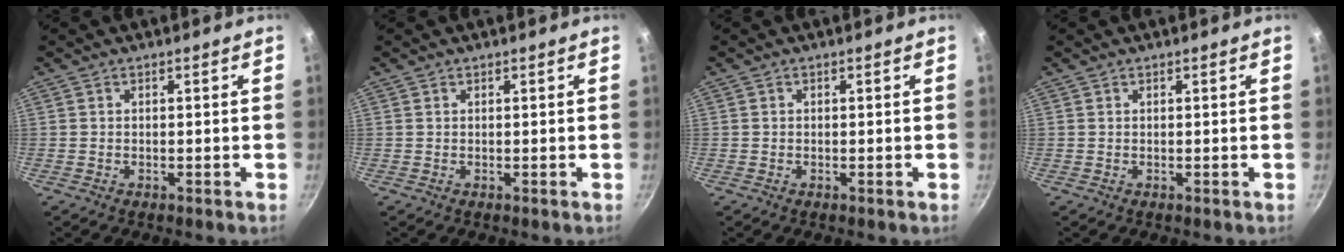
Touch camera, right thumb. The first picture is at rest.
{"total": 0.0}
{"total": 0.0}
{"total": 0.0}